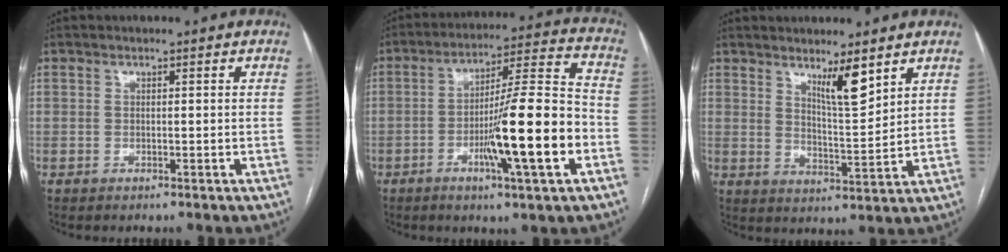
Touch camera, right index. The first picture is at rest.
{"total": 16.0, "force": [-4.9, 0.4, 15.2], "torque": [-0.244, -0.001, -0.078]}
{"total": 6.2, "force": [4.2, 0.6, 4.5], "torque": [-0.078, -0.016, 0.074]}